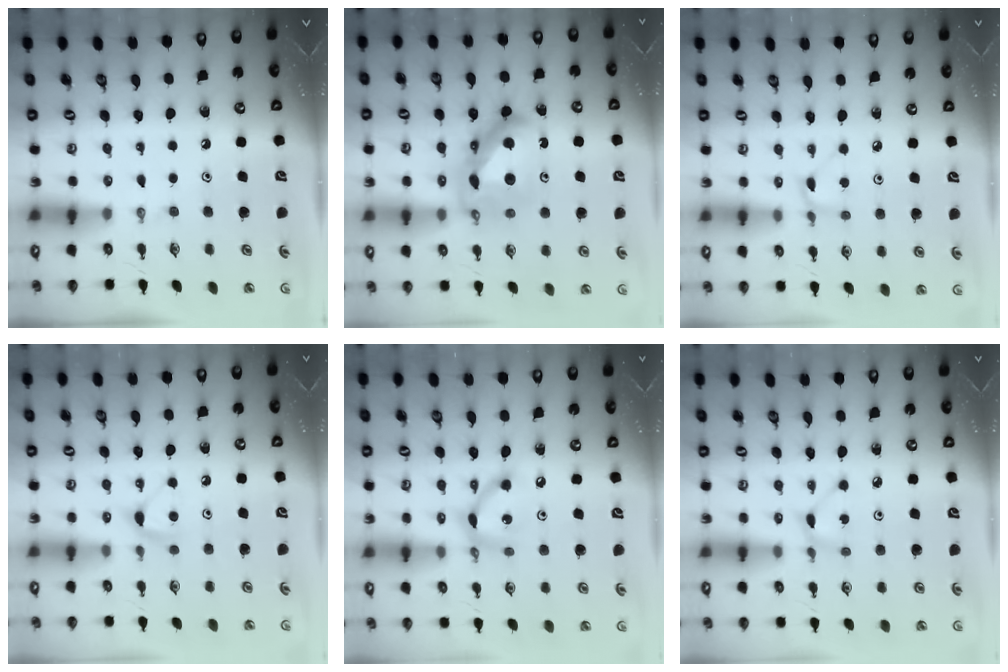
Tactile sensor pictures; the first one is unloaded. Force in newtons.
{"total": 15.7, "press": 15.7, "slide": 0.6}
{"total": 2.4, "press": 2.3, "slide": 0.3}
{"total": 6.2, "press": 6.2, "slide": 0.6}
{"total": 8.9, "press": 8.9, "slide": 0.6}
{"total": 2.5, "press": 2.4, "slide": 0.3}